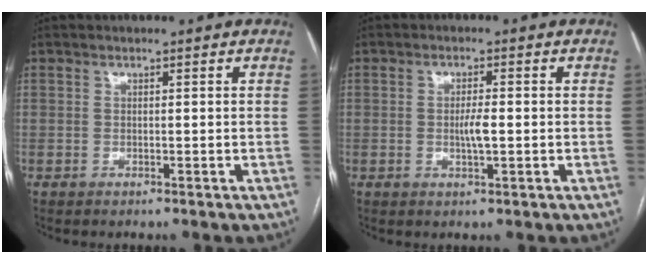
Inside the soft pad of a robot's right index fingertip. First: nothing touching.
{"total": 2.8, "force": [-0.3, 0.2, 2.7], "torque": [-0.052, -0.002, -0.005]}